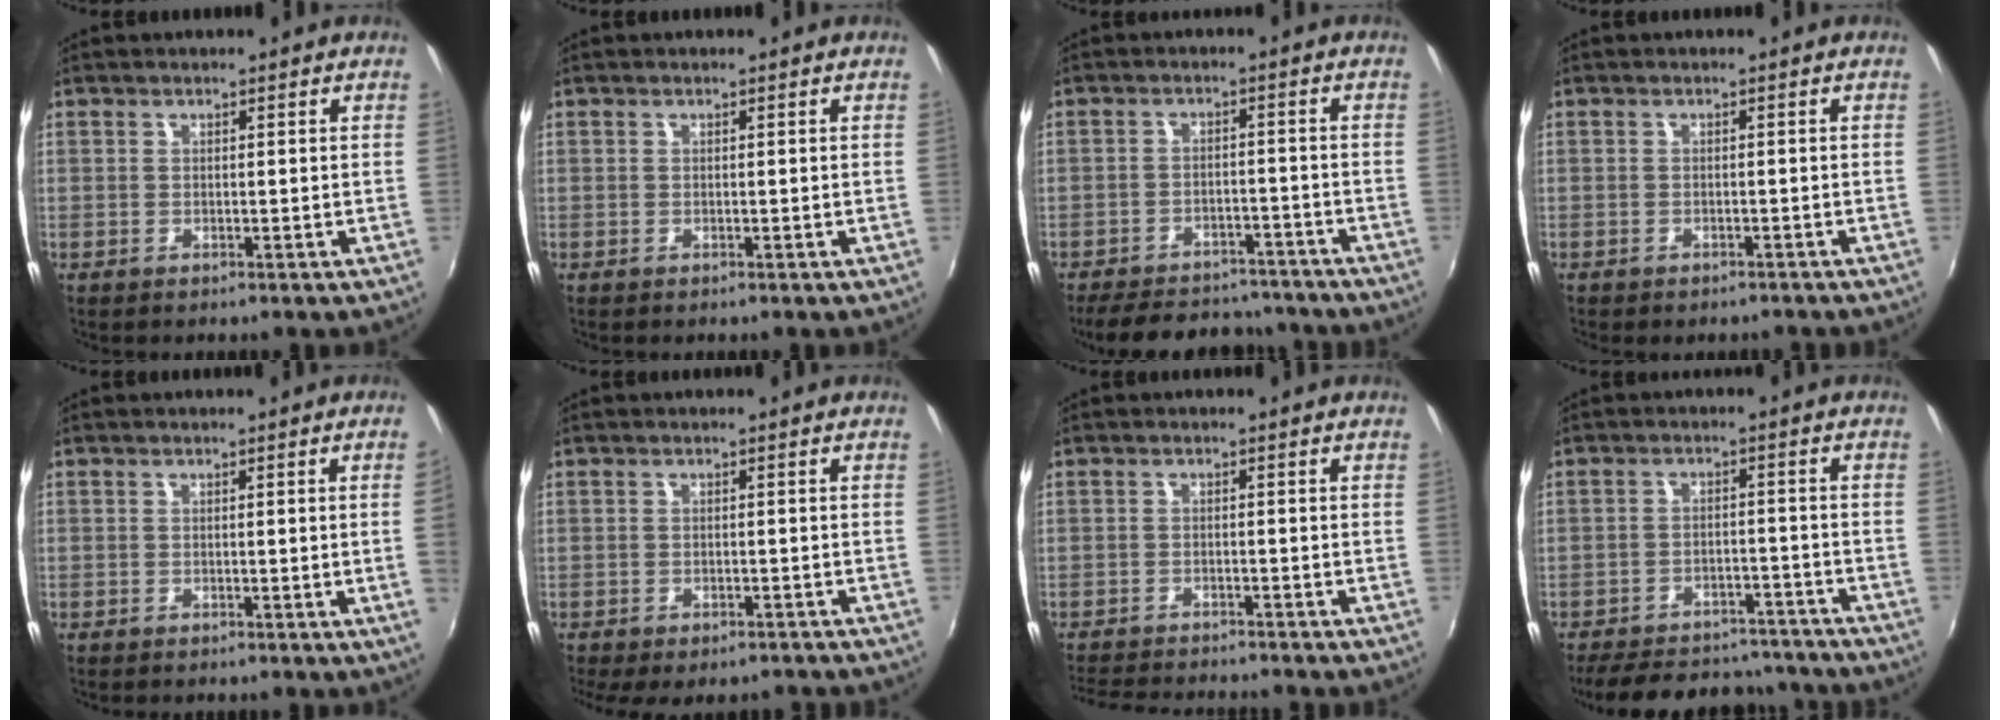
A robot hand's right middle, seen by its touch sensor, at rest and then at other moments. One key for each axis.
{"total": 0.0}
{"total": 17.2, "fx": -14.6, "fy": 6.6, "fz": 6.2, "tx": -0.141, "ty": 0.014, "tz": -0.190}
{"total": 3.0, "fx": -2.6, "fy": 1.2, "fz": 1.0, "tx": -0.022, "ty": -0.015, "tz": -0.034}
{"total": 1.3, "fx": -0.2, "fy": -0.8, "fz": 1.0, "tx": -0.012, "ty": -0.008, "tz": -0.002}
{"total": 8.7, "fx": -6.9, "fy": 3.1, "fz": 4.3, "tx": -0.094, "ty": -0.031, "tz": -0.095}
{"total": 9.3, "fx": -8.6, "fy": 1.2, "fz": 3.1, "tx": -0.084, "ty": -0.013, "tz": -0.139}
{"total": 21.1, "fx": -18.0, "fy": 7.9, "fz": 7.6, "tx": -0.167, "ty": 0.024, "tz": -0.227}